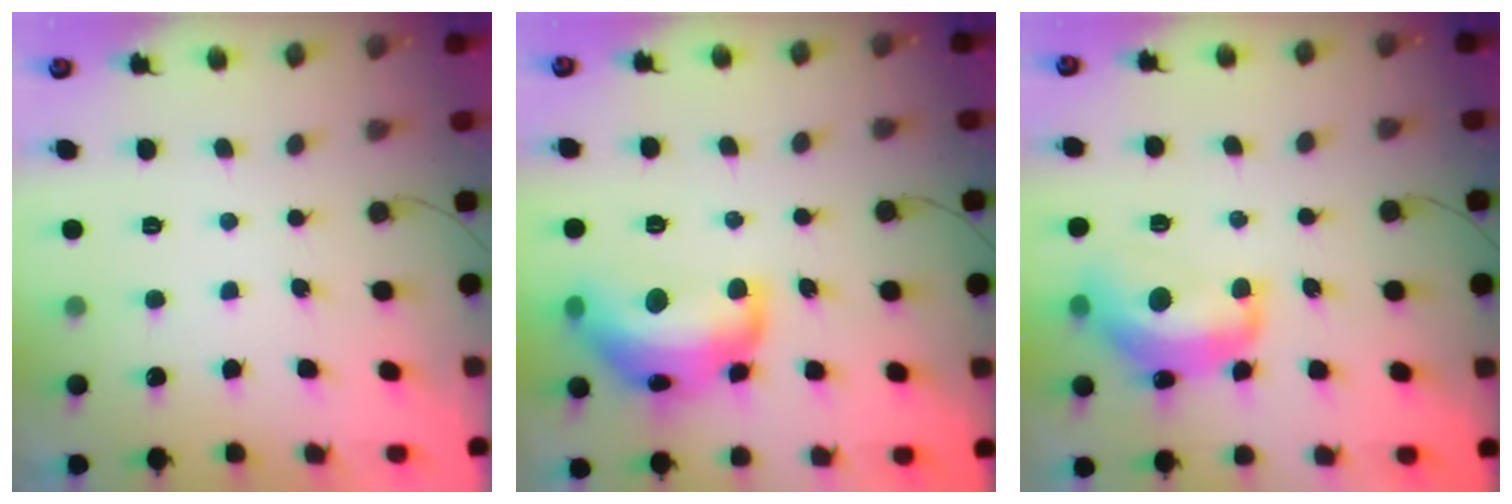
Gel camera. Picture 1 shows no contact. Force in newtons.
{"total": 17.2, "press": 17.2, "slide": 1.1}
{"total": 13.7, "press": 13.7, "slide": 0.8}